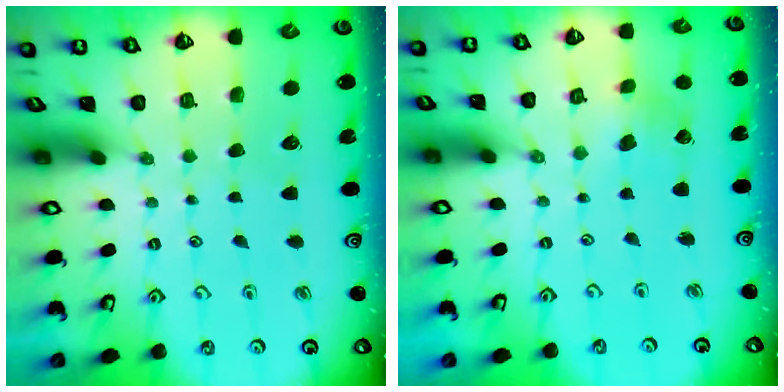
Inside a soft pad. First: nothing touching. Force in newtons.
{"total": 2.1, "press": 2.0, "slide": 0.3}